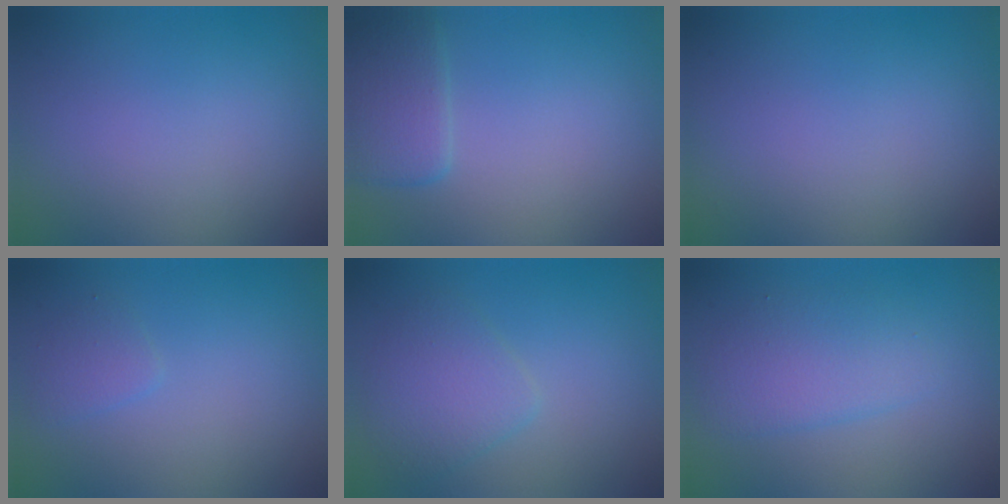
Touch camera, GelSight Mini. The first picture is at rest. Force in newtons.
{"total": 2.9, "press": 2.9, "slide": 0.1}
{"total": 0.0}
{"total": 1.2, "press": 1.2, "slide": 0.0}
{"total": 3.0, "press": 3.0, "slide": 0.1}
{"total": 3.2, "press": 3.2, "slide": 0.0}